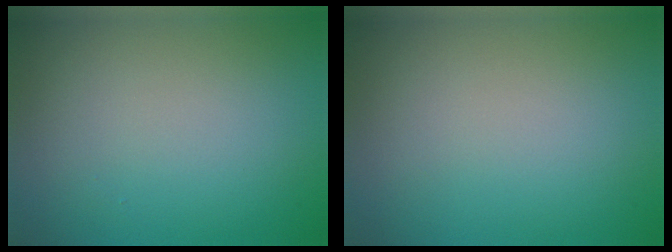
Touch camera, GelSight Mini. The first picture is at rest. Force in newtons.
{"total": 0.0}